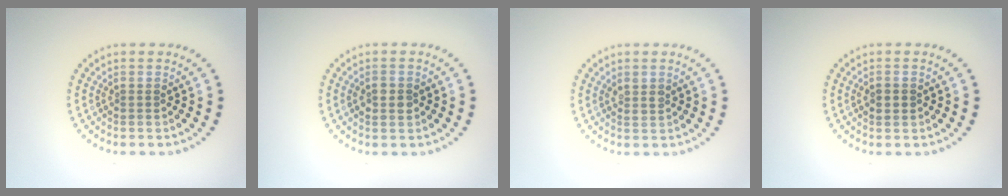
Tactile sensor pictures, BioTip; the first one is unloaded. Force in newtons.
{"total": 2.1, "press": 2.1, "slide": 0.0}
{"total": 1.0, "press": 0.9, "slide": 0.5}
{"total": 2.0, "press": 2.0, "slide": 0.2}